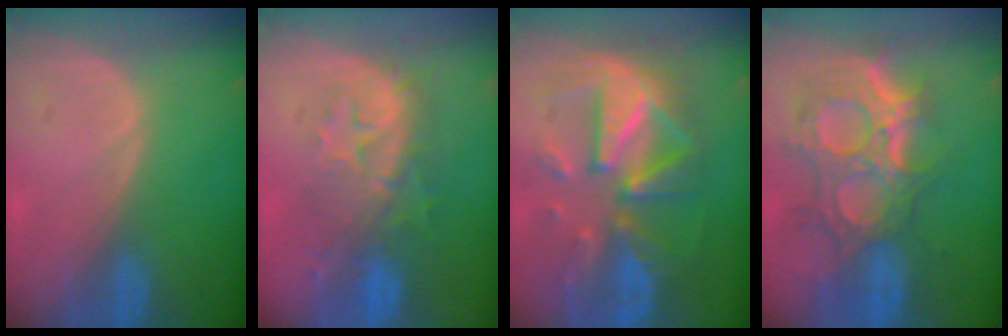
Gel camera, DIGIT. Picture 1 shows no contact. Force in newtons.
{"total": 9.2, "press": 8.7, "slide": 3.2}
{"total": 12.1, "press": 12.0, "slide": 1.3}
{"total": 11.9, "press": 10.7, "slide": 5.2}